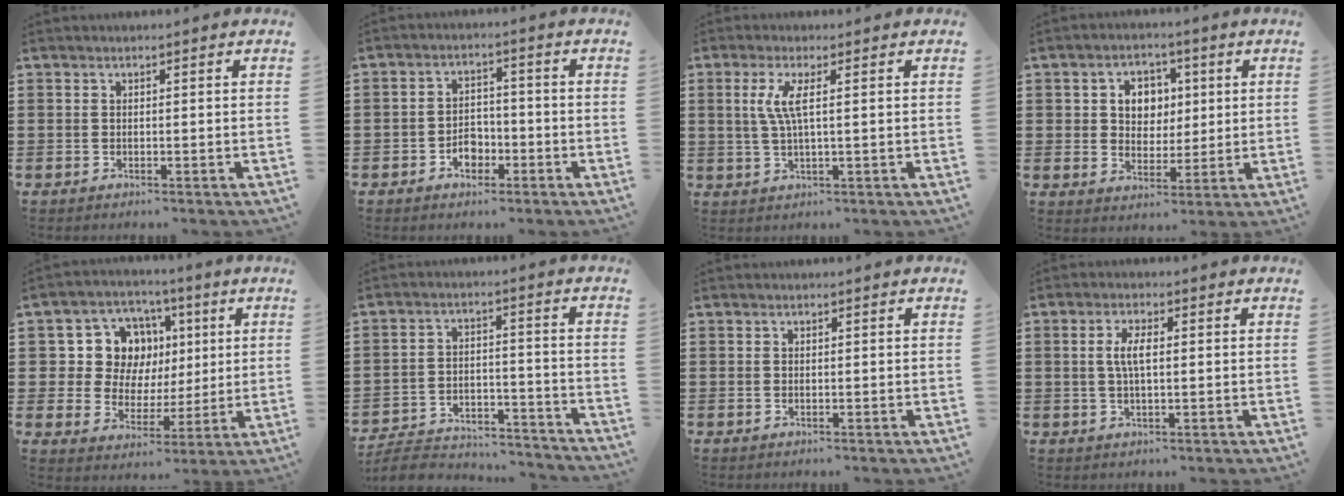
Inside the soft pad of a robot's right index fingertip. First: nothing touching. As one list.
[{"total": 3.6, "force": [-2.0, 2.6, 1.6], "torque": [-0.024, 0.004, -0.042]}, {"total": 4.4, "force": [0.7, 0.3, 4.3], "torque": [-0.097, -0.010, 0.005]}, {"total": 5.4, "force": [1.3, 4.7, 2.2], "torque": [-0.049, 0.012, 0.015]}, {"total": 10.5, "force": [2.9, 9.1, 4.3], "torque": [-0.110, 0.012, 0.060]}, {"total": 6.3, "force": [-6.1, 1.1, 1.4], "torque": [-0.032, 0.009, -0.121]}, {"total": 0.0}, {"total": 3.6, "force": [0.3, 1.1, 3.4], "torque": [-0.073, 0.002, 0.001]}]